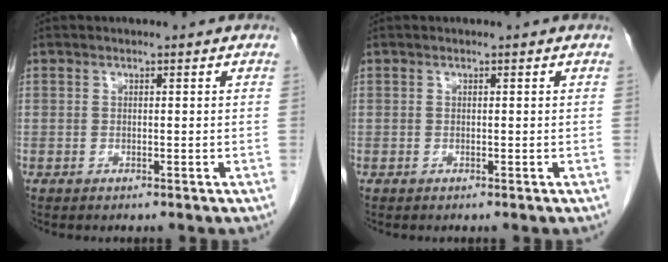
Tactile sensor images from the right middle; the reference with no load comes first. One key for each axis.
{"total": 0.0}